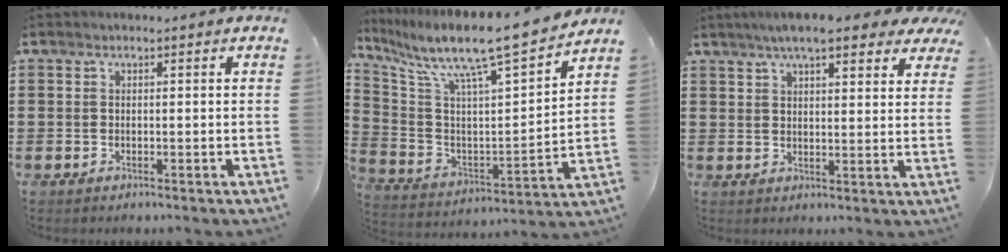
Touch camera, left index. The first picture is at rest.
{"total": 10.9, "force": [9.3, 0.6, 5.6], "torque": [-0.129, -0.078, 0.146]}
{"total": 6.9, "force": [5.6, 1.1, 4.0], "torque": [-0.084, -0.006, 0.098]}